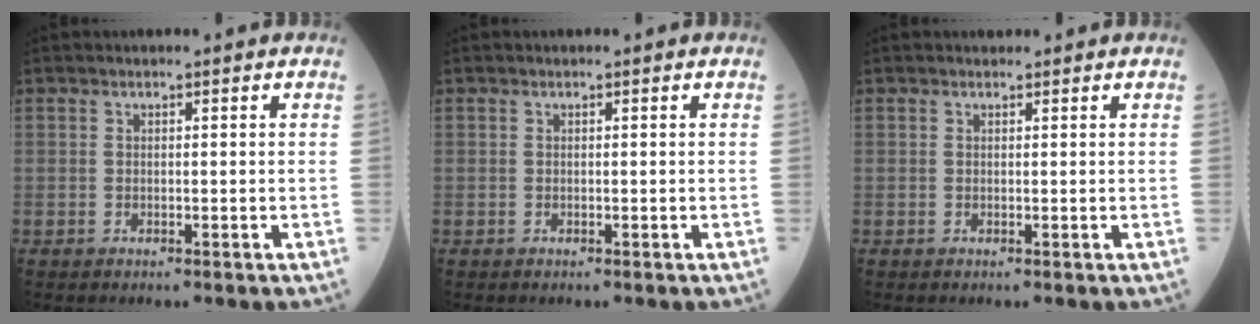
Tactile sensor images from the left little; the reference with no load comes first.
{"total": 0.0}
{"total": 0.6, "force": [0.5, 0.3, 0.0], "torque": [-0.010, 0.003, 0.009]}